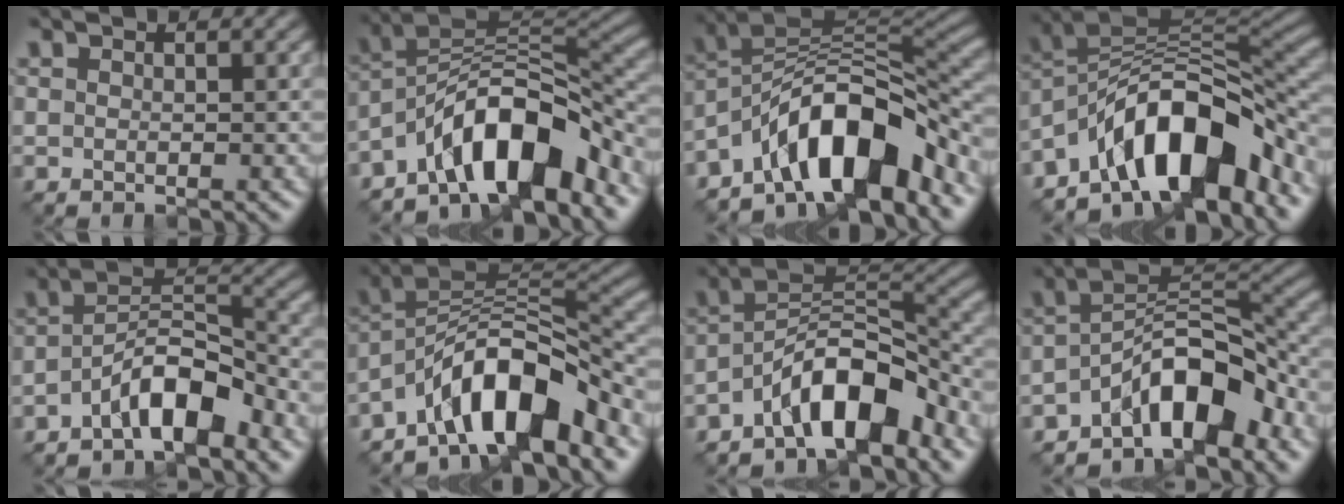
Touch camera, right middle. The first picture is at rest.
{"total": 9.7, "force": [-6.0, 3.5, 6.8], "torque": [-0.087, 0.019, -0.113]}
{"total": 10.6, "force": [-6.3, 4.2, 7.5], "torque": [-0.097, 0.020, -0.118]}
{"total": 11.4, "force": [-6.5, 4.8, 8.0], "torque": [-0.103, 0.017, -0.122]}
{"total": 5.8, "force": [-3.7, 2.0, 4.0], "torque": [-0.065, 0.012, -0.070]}
{"total": 9.5, "force": [-5.8, 3.4, 6.7], "torque": [-0.087, 0.018, -0.109]}
{"total": 7.9, "force": [-5.0, 2.8, 5.5], "torque": [-0.078, 0.013, -0.095]}
{"total": 8.1, "force": [-5.1, 3.1, 5.4], "torque": [-0.068, 0.014, -0.096]}